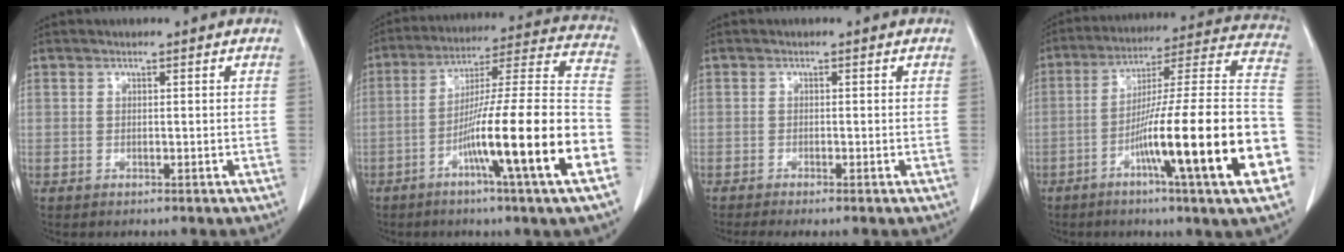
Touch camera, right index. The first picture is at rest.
{"total": 20.7, "force": [-7.9, -0.8, 19.1], "torque": [-0.275, -0.006, -0.134]}
{"total": 2.4, "force": [-1.9, 0.0, 1.5], "torque": [-0.022, -0.005, -0.032]}
{"total": 25.3, "force": [-8.2, 0.2, 24.0], "torque": [-0.284, -0.002, -0.136]}